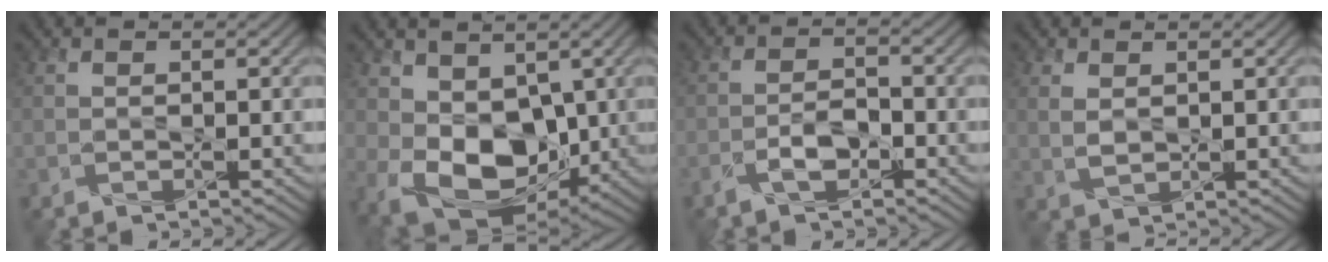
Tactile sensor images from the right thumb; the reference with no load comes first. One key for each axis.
{"total": 10.5, "fx": 0.4, "fy": 7.4, "fz": 7.4, "tx": -0.161, "ty": -0.031, "tz": 0.006}
{"total": 3.8, "fx": -2.2, "fy": 1.5, "fz": 2.7, "tx": -0.056, "ty": 0.004, "tz": -0.047}
{"total": 2.2, "fx": 0.9, "fy": 1.2, "fz": 1.6, "tx": -0.045, "ty": -0.002, "tz": 0.022}